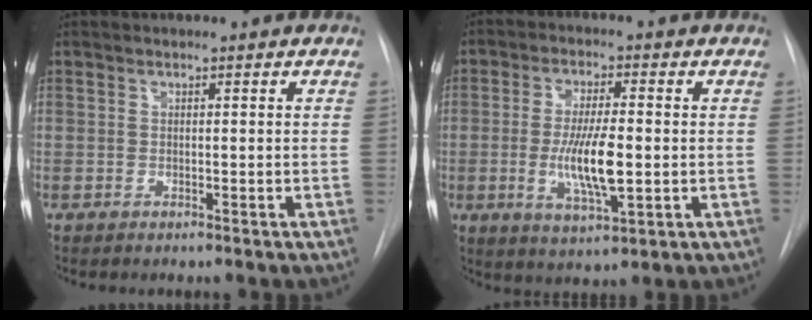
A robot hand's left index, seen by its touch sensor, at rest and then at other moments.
{"total": 9.0, "force": [-1.1, 1.9, 8.7], "torque": [-0.167, -0.013, -0.018]}